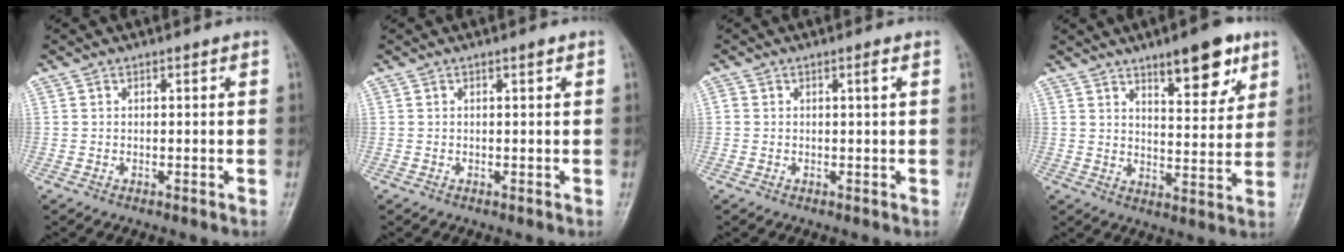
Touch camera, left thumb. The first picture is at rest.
{"total": 0.8, "force": [0.4, 0.0, 0.6], "torque": [-0.008, -0.001, 0.007]}
{"total": 1.2, "force": [0.3, 0.1, 1.1], "torque": [-0.016, 0.003, 0.004]}
{"total": 11.4, "force": [7.0, 3.9, 8.1], "torque": [-0.090, -0.042, 0.105]}